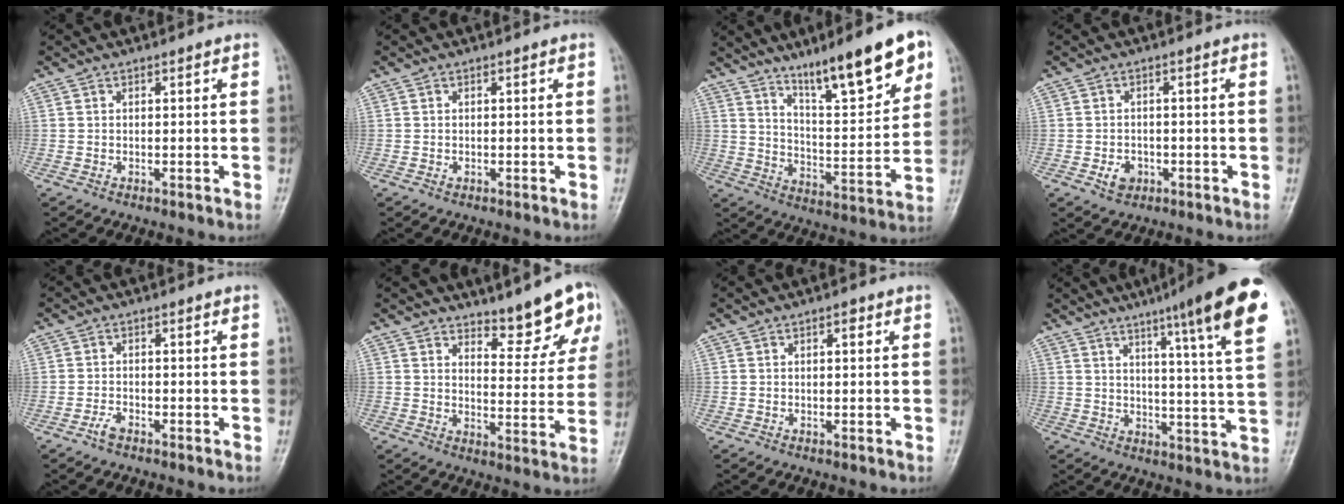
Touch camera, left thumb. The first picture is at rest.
{"total": 0.5, "force": [-0.1, 0.3, 0.4], "torque": [-0.005, 0.004, -0.001]}
{"total": 17.6, "force": [11.0, 3.9, 13.2], "torque": [-0.172, -0.055, 0.181]}
{"total": 3.4, "force": [-1.3, 2.6, 1.7], "torque": [-0.019, 0.007, -0.018]}
{"total": 2.0, "force": [-1.5, 0.8, 1.1], "torque": [-0.027, 0.009, -0.030]}
{"total": 9.5, "force": [7.1, 2.8, 5.6], "torque": [-0.040, -0.056, 0.101]}
{"total": 1.3, "force": [0.5, 0.6, 1.1], "torque": [-0.013, 0.002, 0.003]}
{"total": 17.9, "force": [9.9, 1.3, 14.8], "torque": [-0.195, -0.040, 0.124]}